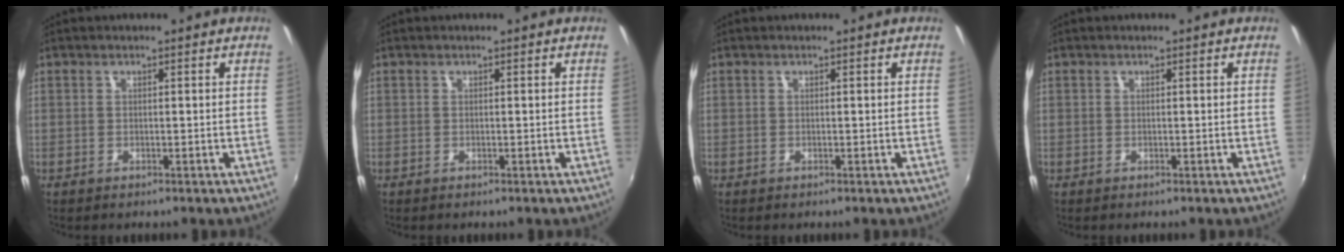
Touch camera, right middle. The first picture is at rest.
{"total": 0.0}
{"total": 0.0}
{"total": 0.0}